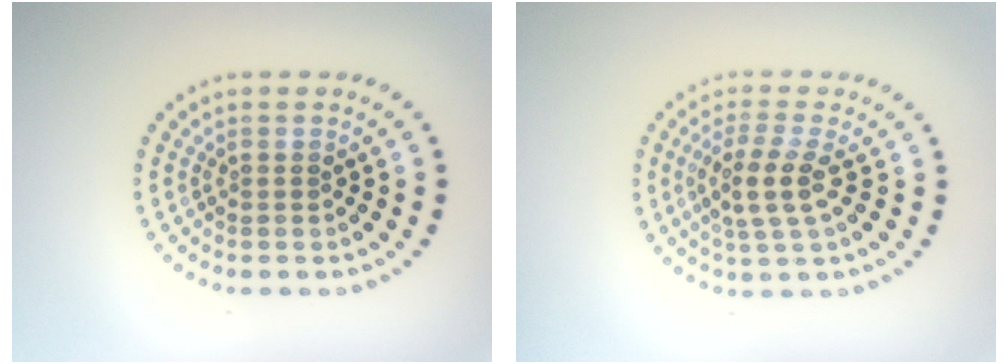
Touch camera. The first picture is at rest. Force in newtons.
{"total": 3.2, "press": 2.8, "slide": 1.5}